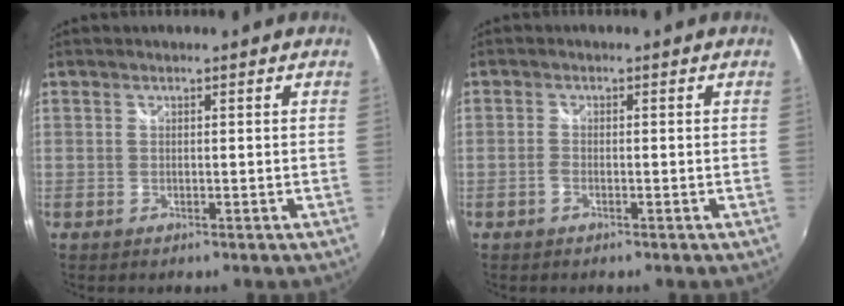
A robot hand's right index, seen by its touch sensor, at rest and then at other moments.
{"total": 1.2, "force": [-0.7, 0.5, 0.9], "torque": [-0.023, 0.000, -0.015]}